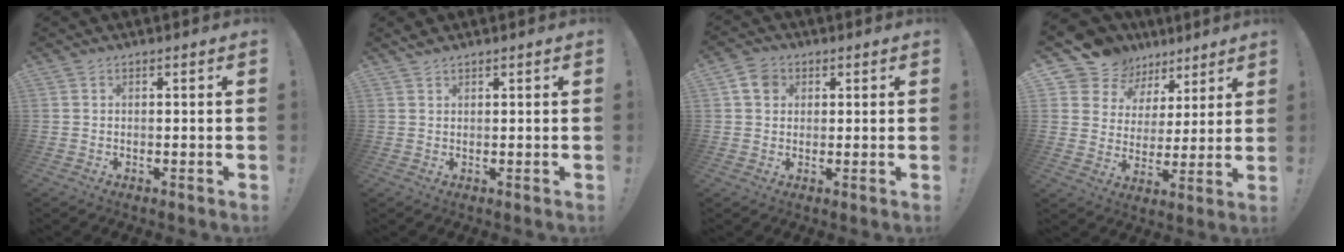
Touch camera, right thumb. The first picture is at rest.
{"total": 1.1, "force": [0.9, 0.2, 0.5], "torque": [-0.008, -0.003, 0.017]}
{"total": 5.7, "force": [2.1, 4.6, 2.6], "torque": [-0.036, 0.001, 0.041]}
{"total": 10.8, "force": [7.6, 7.3, 2.1], "torque": [-0.049, -0.061, 0.149]}